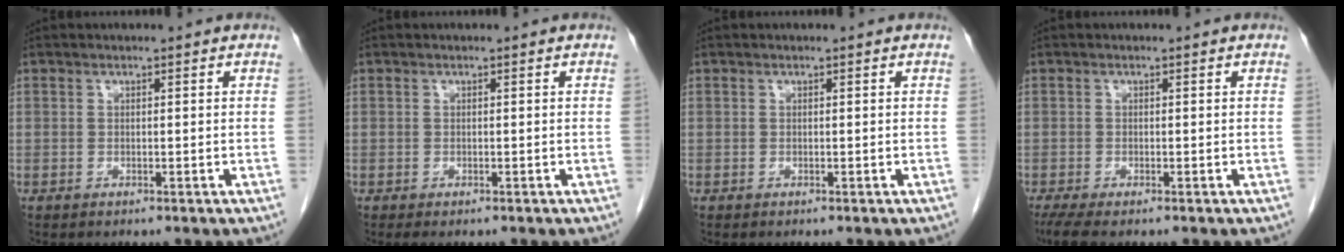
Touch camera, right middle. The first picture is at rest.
{"total": 1.2, "force": [-0.9, 0.5, 0.7], "torque": [-0.007, -0.001, -0.010]}
{"total": 0.0}
{"total": 3.3, "force": [-2.5, 0.2, 2.1], "torque": [-0.039, -0.011, -0.044]}